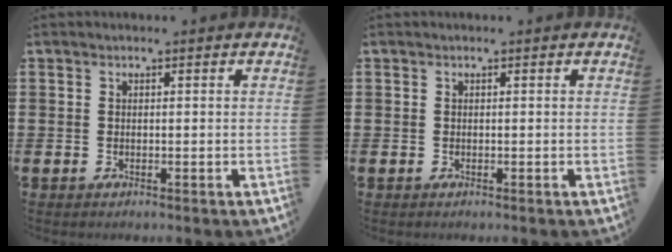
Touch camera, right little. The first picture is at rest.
{"total": 0.0}